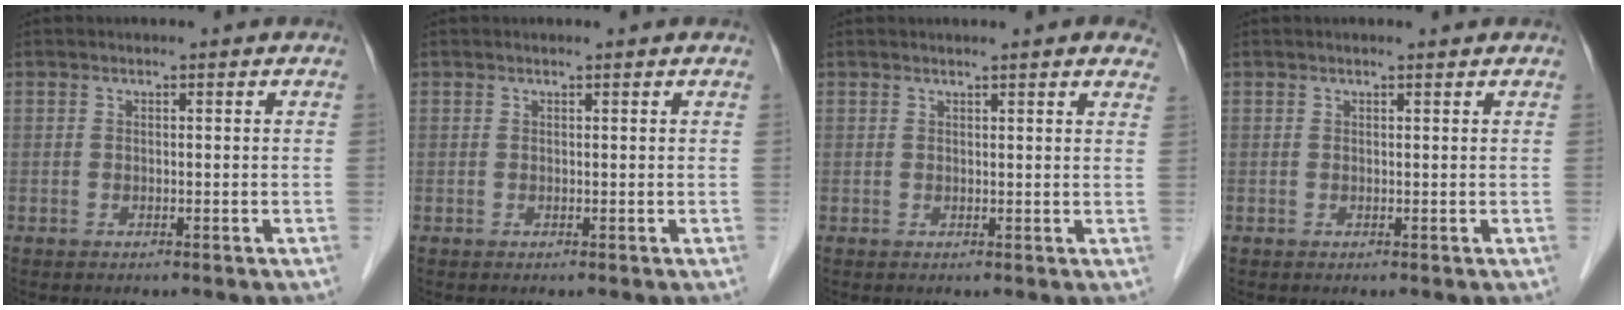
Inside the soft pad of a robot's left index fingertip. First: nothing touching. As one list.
[{"total": 0.7, "force": [0.7, 0.0, 0.2], "torque": [-0.010, 0.005, 0.010]}, {"total": 6.0, "force": [5.2, 0.7, 2.9], "torque": [-0.030, 0.011, 0.049]}, {"total": 0.8, "force": [0.7, 0.0, 0.3], "torque": [-0.010, 0.004, 0.013]}]